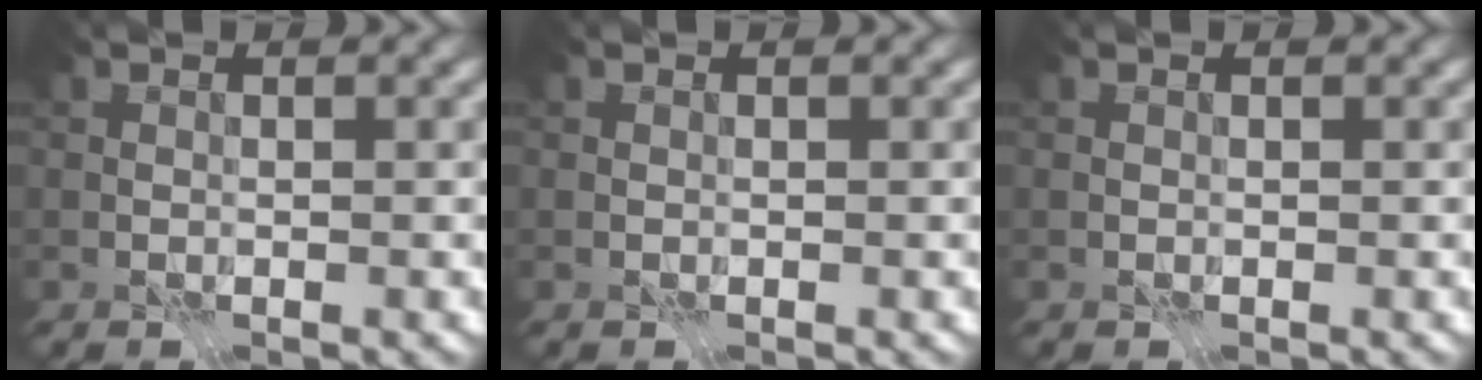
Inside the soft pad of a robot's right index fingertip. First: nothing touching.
{"total": 0.0}
{"total": 0.0}